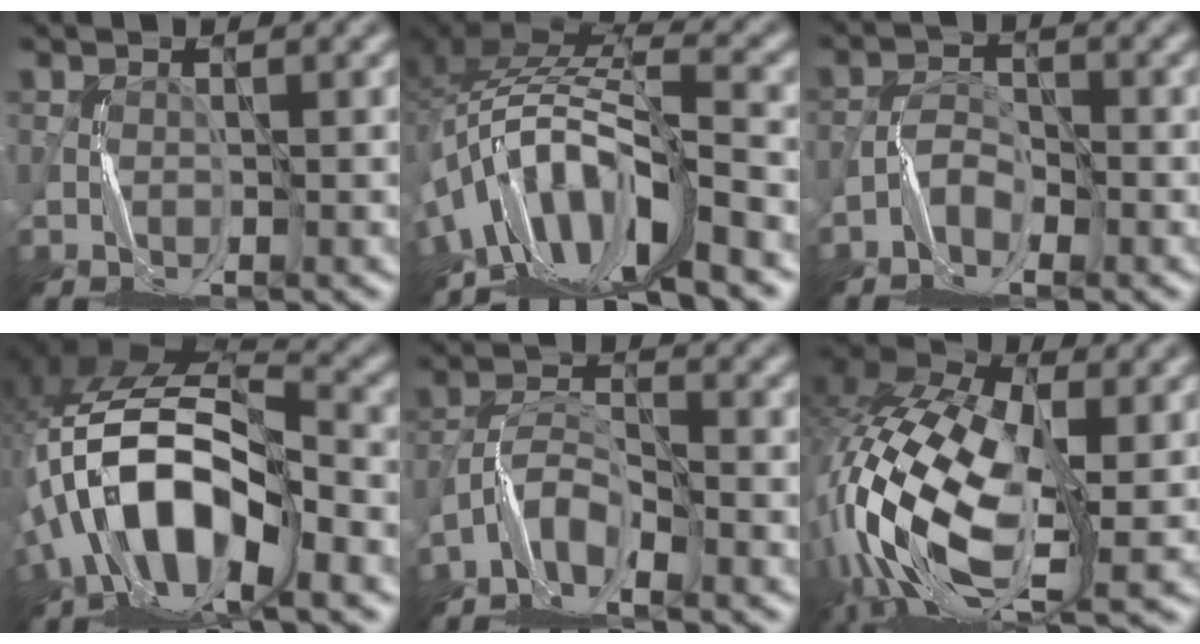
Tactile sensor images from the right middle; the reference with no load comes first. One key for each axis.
{"total": 11.4, "fx": -7.3, "fy": 4.0, "fz": 7.9, "tx": -0.156, "ty": 0.003, "tz": -0.121}
{"total": 2.2, "fx": -1.4, "fy": 1.2, "fz": 1.1, "tx": -0.018, "ty": 0.009, "tz": -0.033}
{"total": 11.1, "fx": -4.1, "fy": 5.0, "fz": 8.9, "tx": -0.175, "ty": 0.017, "tz": -0.080}
{"total": 3.4, "fx": -2.6, "fy": 1.1, "fz": 1.9, "tx": -0.035, "ty": 0.001, "tz": -0.059}
{"total": 15.9, "fx": -1.9, "fy": 8.8, "fz": 13.1, "tx": -0.300, "ty": -0.006, "tz": -0.042}